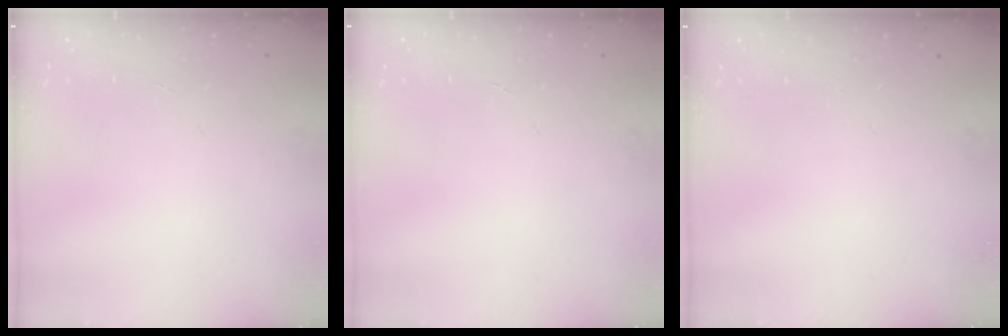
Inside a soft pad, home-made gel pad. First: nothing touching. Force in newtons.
{"total": 0.0}
{"total": 0.0}